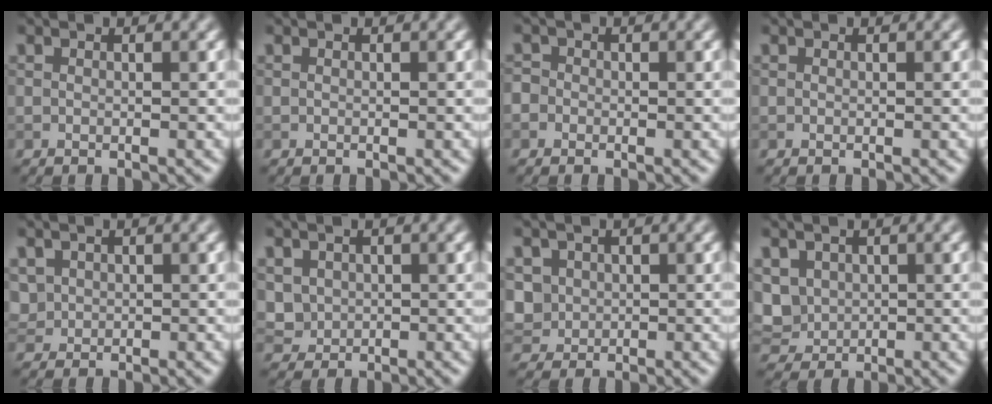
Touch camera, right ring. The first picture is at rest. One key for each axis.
{"total": 0.0}
{"total": 1.7, "fx": -0.1, "fy": 1.6, "fz": 0.5, "tx": 0.005, "ty": 0.007, "tz": -0.013}
{"total": 0.0}
{"total": 1.5, "fx": 0.5, "fy": 1.3, "fz": 0.5, "tx": -0.013, "ty": -0.002, "tz": 0.016}
{"total": 2.2, "fx": 0.6, "fy": 2.0, "fz": 0.8, "tx": -0.026, "ty": -0.010, "tz": 0.023}
{"total": 2.9, "fx": 0.5, "fy": 2.7, "fz": 1.1, "tx": -0.033, "ty": -0.003, "tz": 0.015}
{"total": 4.1, "fx": 0.6, "fy": 3.4, "fz": 2.3, "tx": -0.069, "ty": -0.001, "tz": 0.016}